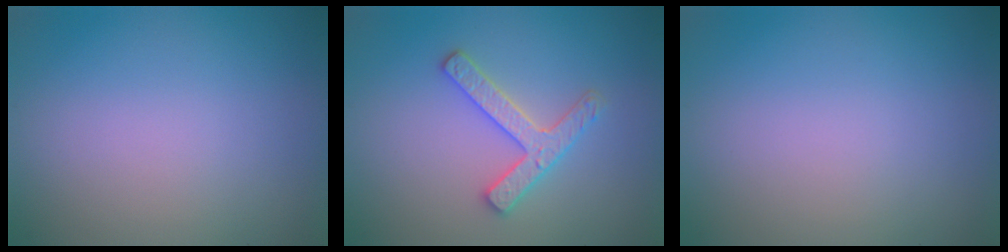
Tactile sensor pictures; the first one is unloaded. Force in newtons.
{"total": 2.9, "press": 2.8, "slide": 0.6}
{"total": 0.0}